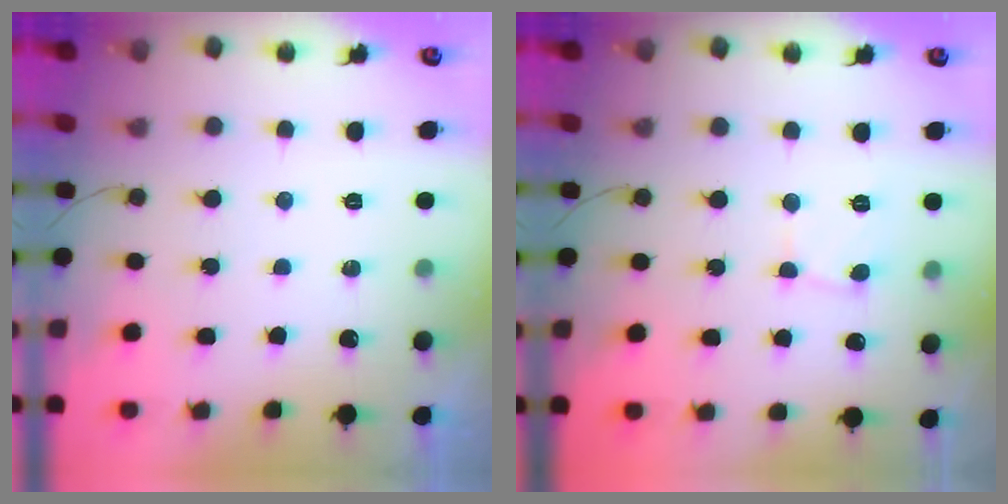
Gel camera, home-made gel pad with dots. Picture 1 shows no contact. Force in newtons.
{"total": 3.0, "press": 3.0, "slide": 0.3}